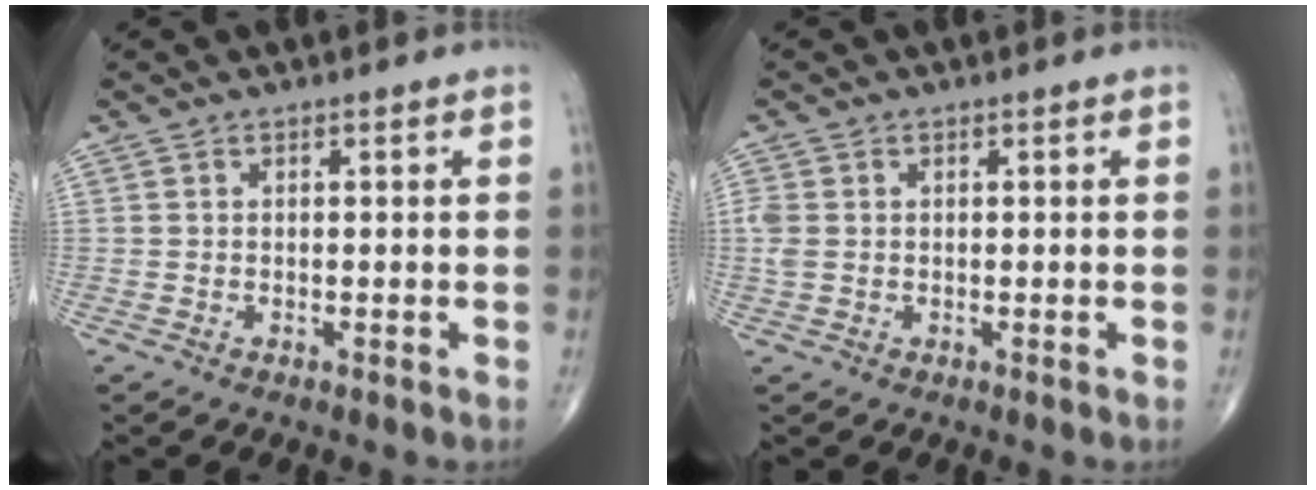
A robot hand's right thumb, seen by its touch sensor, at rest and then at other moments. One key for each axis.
{"total": 2.5, "fx": 0.0, "fy": 1.8, "fz": 1.7, "tx": -0.058, "ty": 0.002, "tz": 0.000}